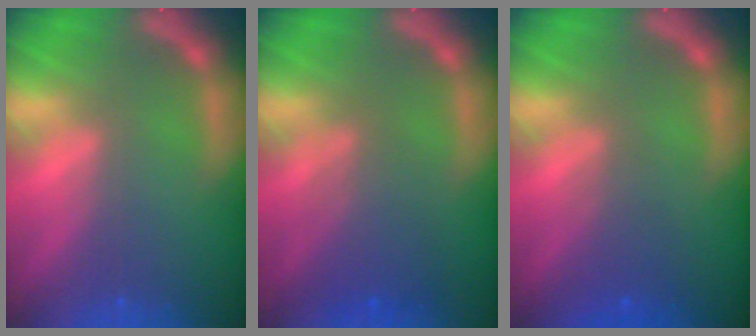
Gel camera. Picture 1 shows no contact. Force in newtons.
{"total": 4.0}
{"total": 2.4}